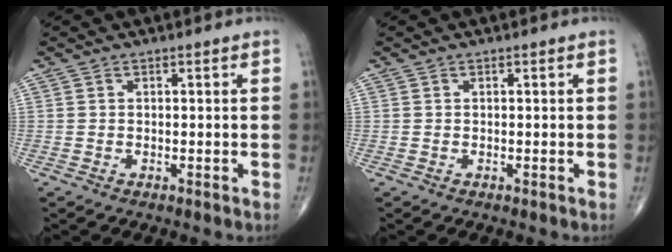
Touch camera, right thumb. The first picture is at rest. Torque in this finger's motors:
{"motor_torque": [0.00, 0.00, 0.02, 0.01, 0.00]}